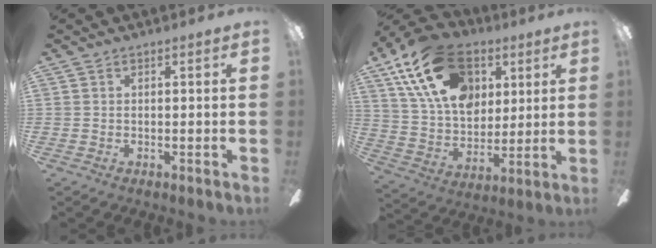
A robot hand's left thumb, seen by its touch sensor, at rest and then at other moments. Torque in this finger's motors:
{"motor_torque": [0.59, 0.62, 1.38, -1.38, 0.24]}